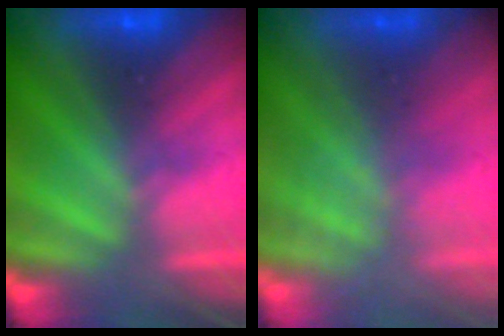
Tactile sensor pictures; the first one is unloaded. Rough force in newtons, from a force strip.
{"total": 2.8}